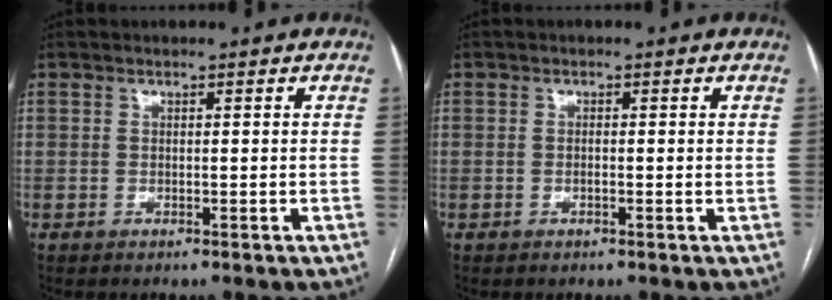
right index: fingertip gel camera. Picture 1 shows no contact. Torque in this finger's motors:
{"motor_torque": [0.09, 0.14, -0.04, 0.00]}